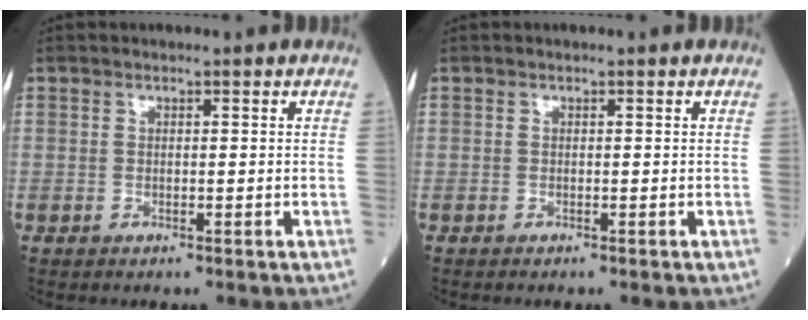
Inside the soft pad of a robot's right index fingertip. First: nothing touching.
{"total": 0.0}